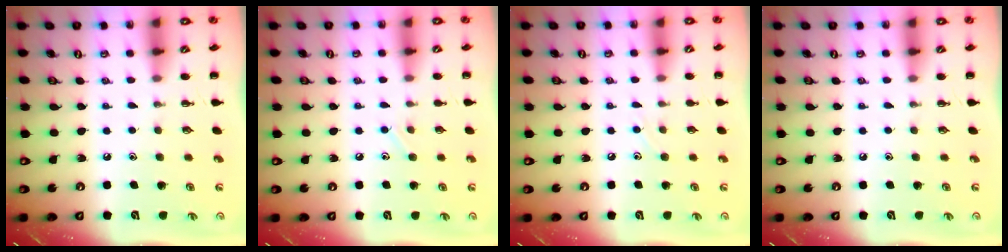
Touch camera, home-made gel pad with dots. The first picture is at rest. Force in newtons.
{"total": 5.5, "press": 5.2, "slide": 1.7}
{"total": 5.0, "press": 4.8, "slide": 1.6}
{"total": 0.0}